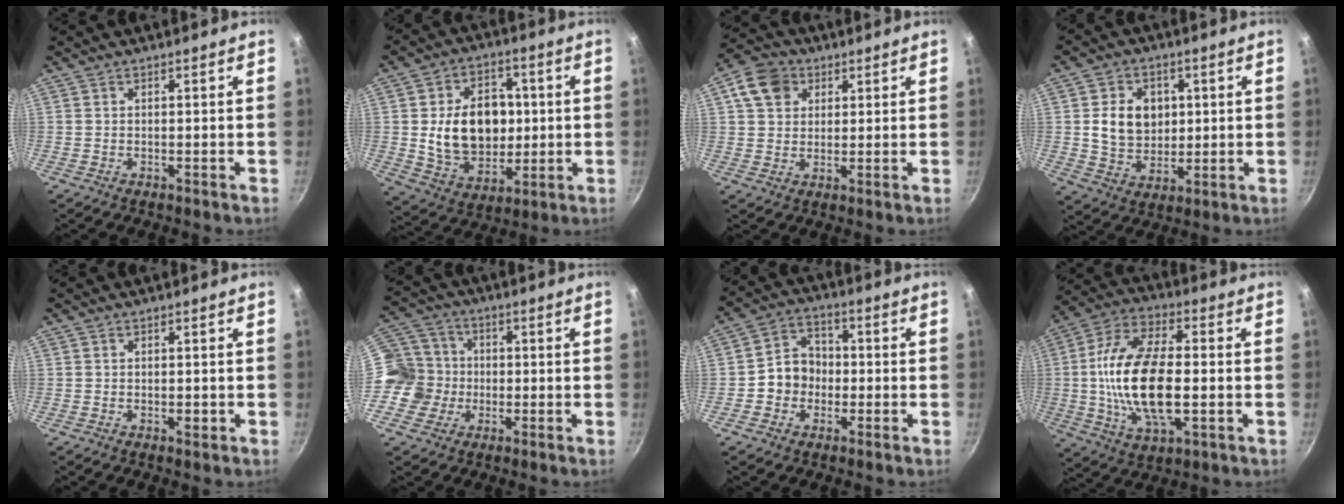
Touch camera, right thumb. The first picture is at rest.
{"total": 16.6, "force": [0.9, 12.3, 11.1], "torque": [-0.141, 0.005, 0.025]}
{"total": 8.2, "force": [3.1, 6.6, 3.7], "torque": [-0.039, 0.004, 0.045]}
{"total": 10.4, "force": [1.6, 8.2, 6.1], "torque": [-0.076, -0.007, 0.032]}
{"total": 1.3, "force": [-0.3, 0.7, 1.0], "torque": [-0.014, 0.001, -0.006]}
{"total": 9.8, "force": [-1.6, 9.2, 3.1], "torque": [-0.025, 0.025, -0.050]}
{"total": 7.7, "force": [-1.4, 6.8, 3.6], "torque": [-0.018, 0.026, -0.035]}
{"total": 19.1, "force": [-1.1, 9.1, 16.7], "torque": [-0.319, 0.015, -0.027]}